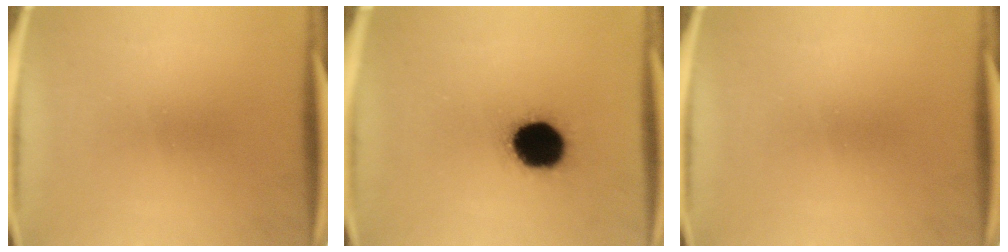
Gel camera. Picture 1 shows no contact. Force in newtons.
{"total": 16.6}
{"total": 0.0}